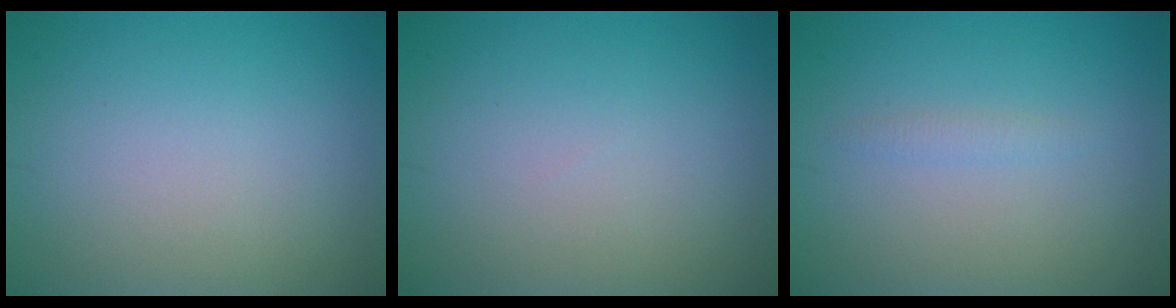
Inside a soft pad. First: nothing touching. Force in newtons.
{"total": 0.0}
{"total": 0.8, "press": 0.8, "slide": 0.1}